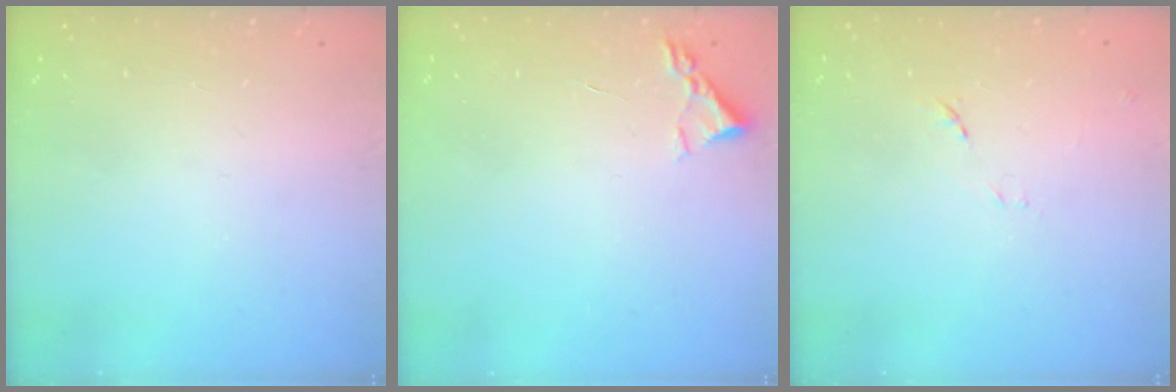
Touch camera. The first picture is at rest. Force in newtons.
{"total": 2.4, "press": 2.3, "slide": 0.3}
{"total": 7.1, "press": 7.1, "slide": 0.6}